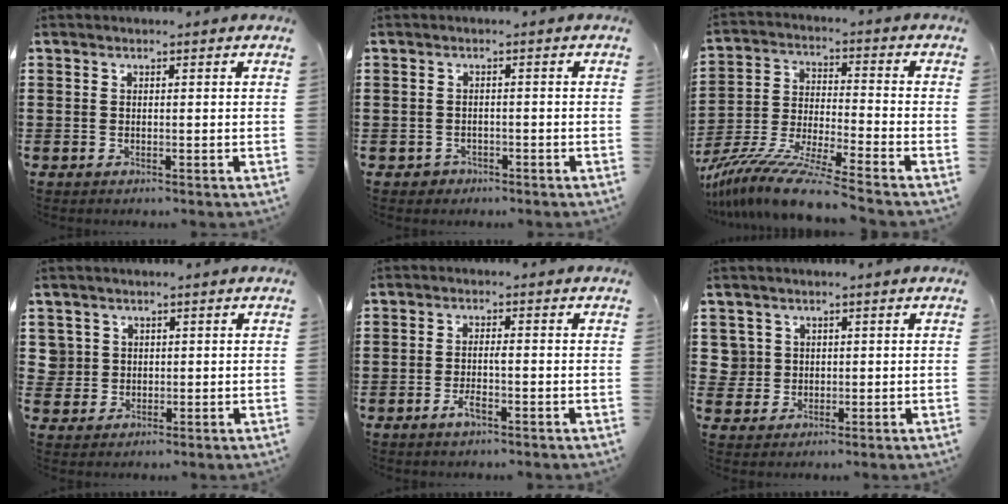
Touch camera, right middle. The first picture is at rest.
{"total": 1.1, "force": [-0.8, 0.7, 0.0], "torque": [-0.004, 0.002, -0.020]}
{"total": 10.3, "force": [-9.1, -0.4, 4.7], "torque": [-0.092, -0.003, -0.183]}
{"total": 2.9, "force": [0.5, 2.8, 0.2], "torque": [-0.019, 0.010, 0.008]}
{"total": 2.5, "force": [-1.2, 0.6, 2.1], "torque": [-0.044, 0.000, -0.024]}
{"total": 3.2, "force": [0.5, 3.1, 0.3], "torque": [-0.023, 0.011, 0.007]}